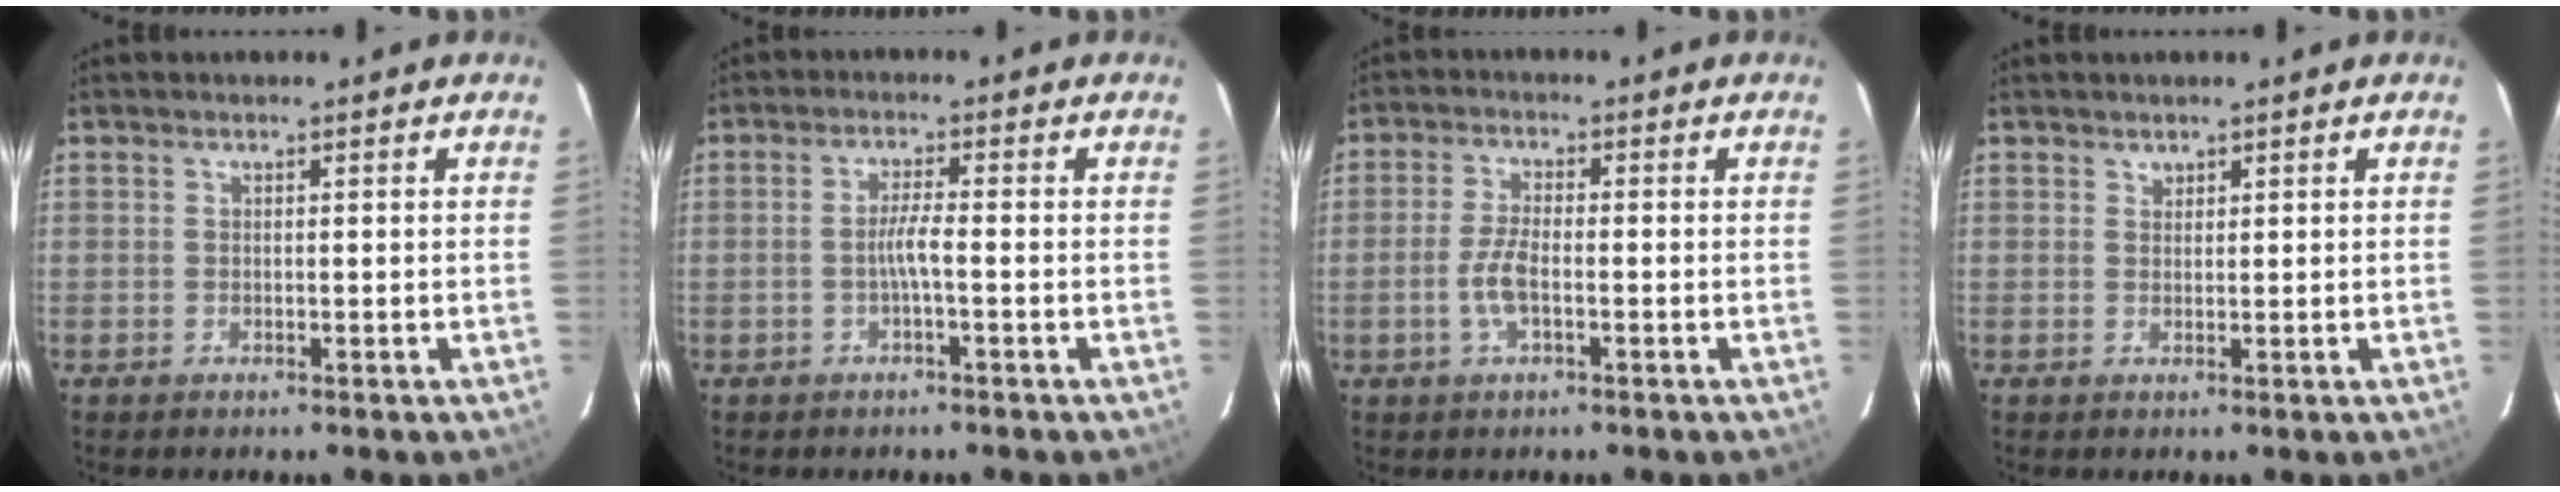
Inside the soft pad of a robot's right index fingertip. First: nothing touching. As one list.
[{"total": 2.9, "force": [-1.1, -0.3, 2.7], "torque": [-0.053, 0.002, -0.019]}, {"total": 4.8, "force": [-1.6, 1.5, 4.3], "torque": [-0.095, 0.000, -0.031]}, {"total": 0.9, "force": [0.6, 0.6, 0.0], "torque": [0.003, 0.002, 0.011]}]